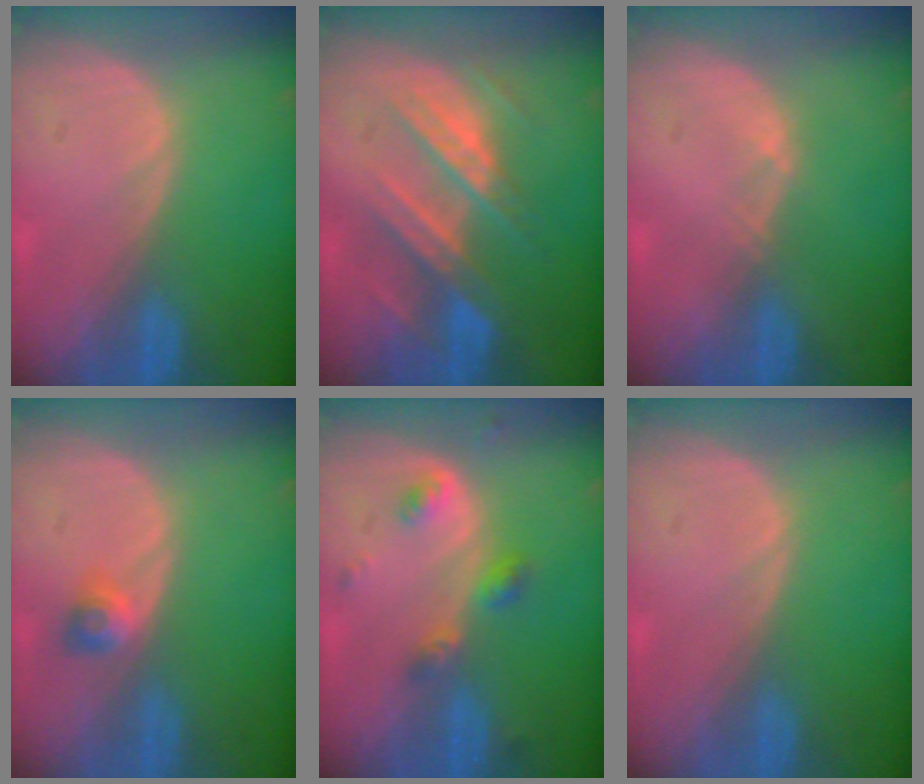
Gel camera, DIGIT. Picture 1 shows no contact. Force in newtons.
{"total": 9.0, "press": 7.8, "slide": 4.4}
{"total": 0.6, "press": 0.5, "slide": 0.3}
{"total": 2.5, "press": 2.2, "slide": 1.3}
{"total": 4.5, "press": 4.1, "slide": 1.9}
{"total": 0.0}